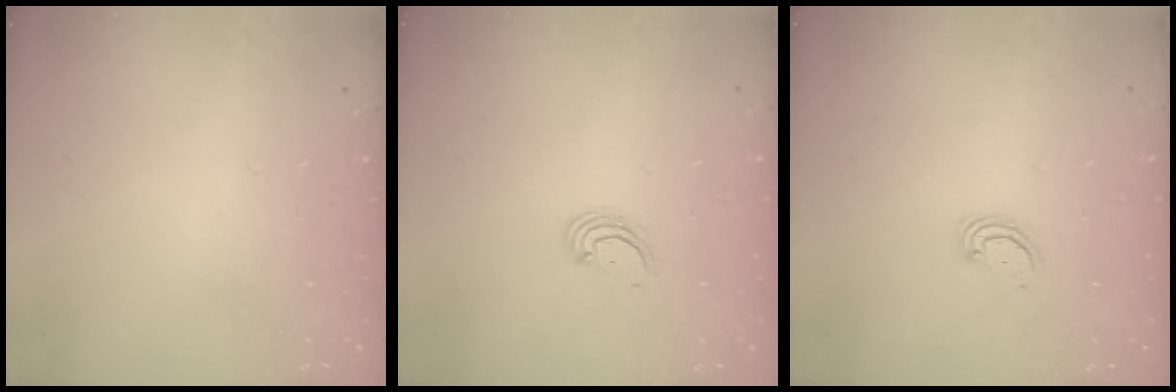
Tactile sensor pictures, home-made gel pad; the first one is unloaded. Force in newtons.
{"total": 2.6, "press": 2.6, "slide": 0.3}
{"total": 2.9, "press": 2.9, "slide": 0.2}